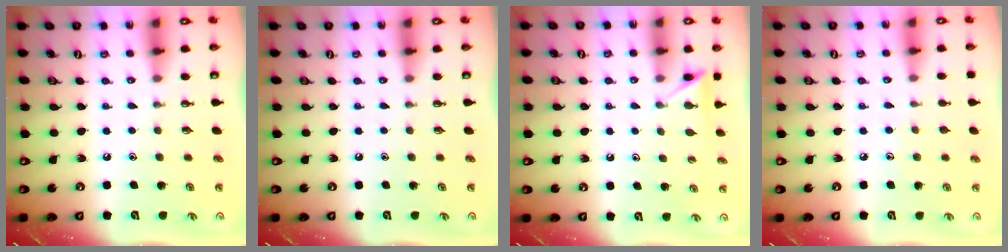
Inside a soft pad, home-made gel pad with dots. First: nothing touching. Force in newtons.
{"total": 0.0}
{"total": 5.2, "press": 5.2, "slide": 0.6}
{"total": 3.5, "press": 3.5, "slide": 0.4}